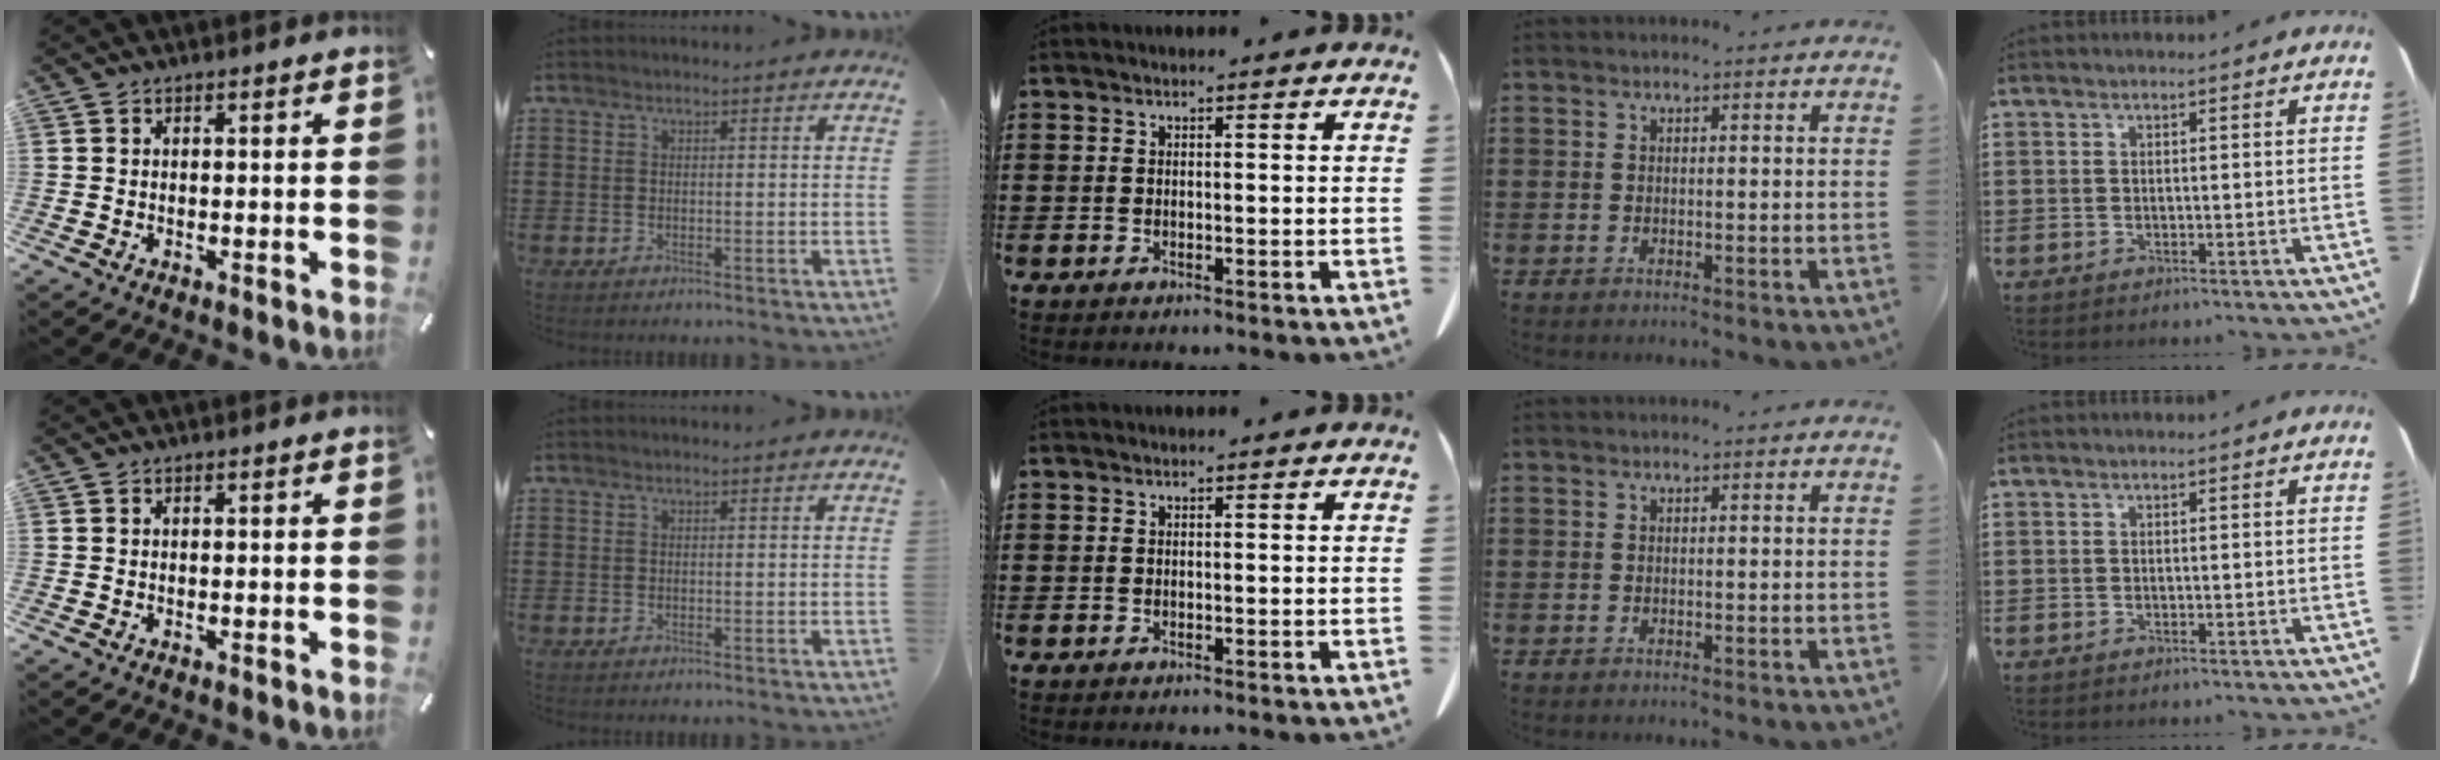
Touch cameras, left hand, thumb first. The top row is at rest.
{}